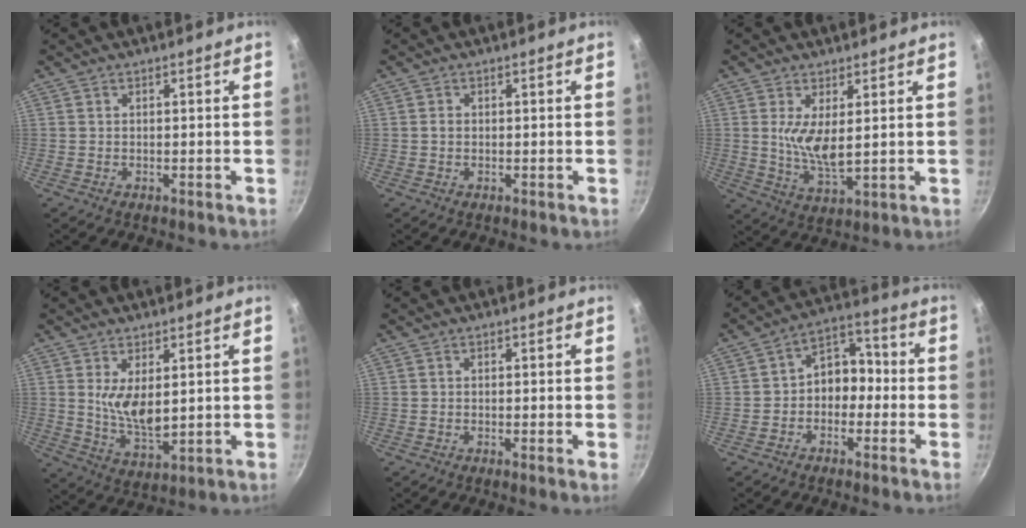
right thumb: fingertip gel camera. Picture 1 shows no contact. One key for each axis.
{"total": 0.9, "fx": -0.1, "fy": 0.7, "fz": 0.5, "tx": -0.007, "ty": 0.002, "tz": -0.002}
{"total": 7.1, "fx": 1.3, "fy": 2.6, "fz": 6.5, "tx": -0.130, "ty": -0.026, "tz": 0.034}
{"total": 7.5, "fx": 1.7, "fy": 3.3, "fz": 6.5, "tx": -0.112, "ty": -0.028, "tz": 0.045}
{"total": 1.1, "fx": -0.1, "fy": 0.0, "fz": 1.1, "tx": -0.021, "ty": -0.004, "tz": -0.004}
{"total": 8.5, "fx": -1.1, "fy": 6.2, "fz": 5.7, "tx": -0.051, "ty": 0.040, "tz": -0.035}